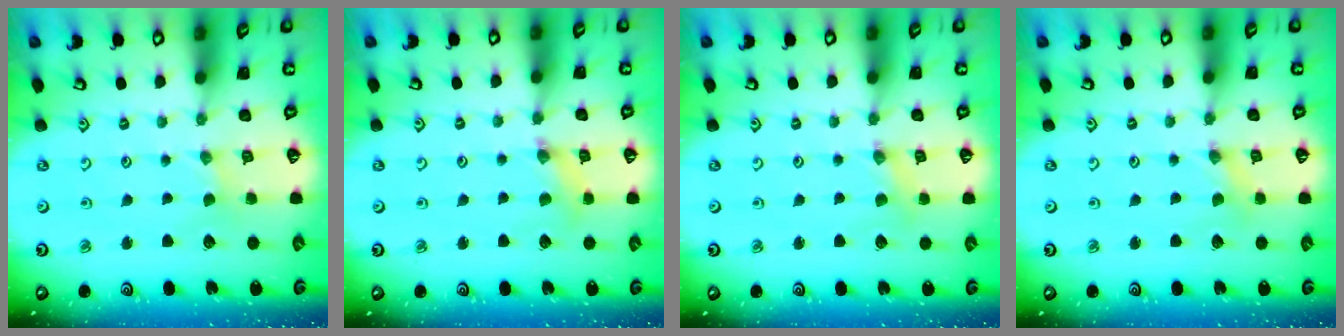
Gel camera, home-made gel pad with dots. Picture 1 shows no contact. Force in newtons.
{"total": 2.8, "press": 2.8, "slide": 0.4}
{"total": 2.5, "press": 2.5, "slide": 0.3}
{"total": 0.0}